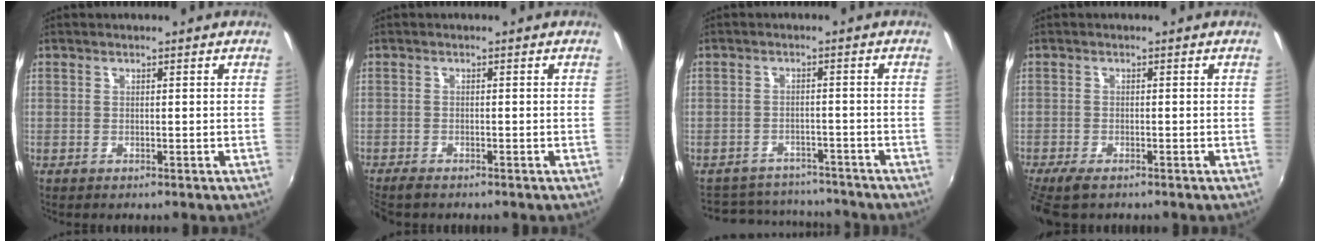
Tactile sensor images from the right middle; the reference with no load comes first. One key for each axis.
{"total": 3.2, "fx": -2.8, "fy": 0.6, "fz": 1.3, "tx": -0.034, "ty": -0.019, "tz": -0.054}
{"total": 11.1, "fx": -9.9, "fy": 4.3, "fz": 2.3, "tx": -0.062, "ty": 0.023, "tz": -0.136}
{"total": 5.0, "fx": -3.9, "fy": 1.5, "fz": 2.8, "tx": -0.070, "ty": -0.024, "tz": -0.072}